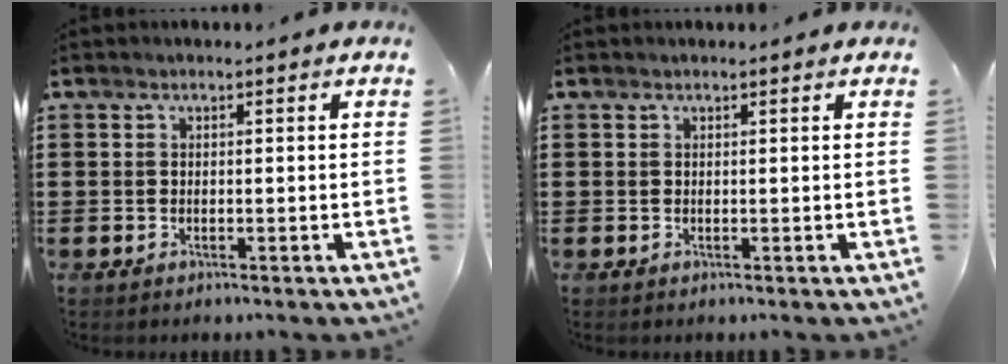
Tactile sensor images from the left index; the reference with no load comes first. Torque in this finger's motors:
{"motor_torque": [2.14, 0.00, 0.02, -0.01]}